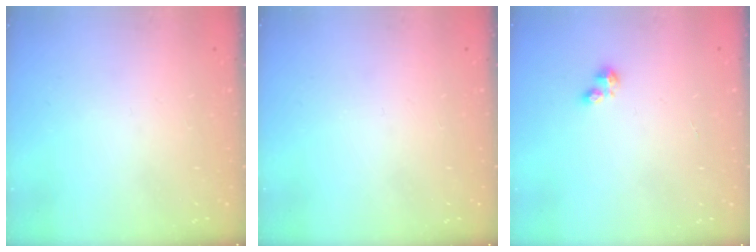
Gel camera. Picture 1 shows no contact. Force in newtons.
{"total": 0.0}
{"total": 1.9, "press": 1.9, "slide": 0.2}